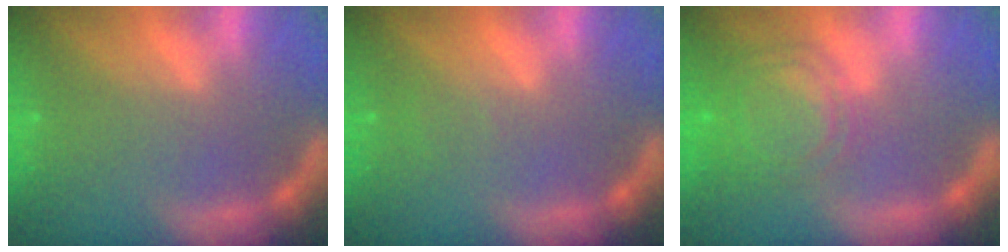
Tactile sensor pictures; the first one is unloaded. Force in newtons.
{"total": 0.9}
{"total": 7.6}